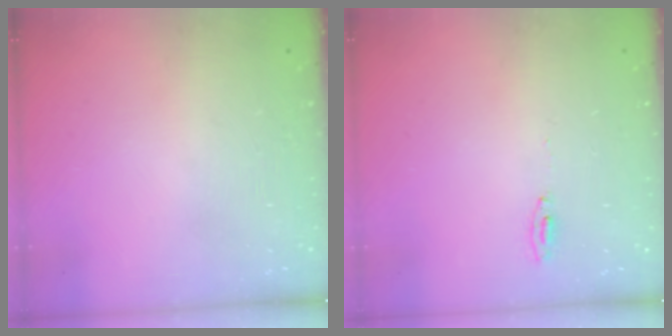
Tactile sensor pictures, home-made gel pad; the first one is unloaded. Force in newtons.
{"total": 4.7, "press": 4.4, "slide": 1.5}